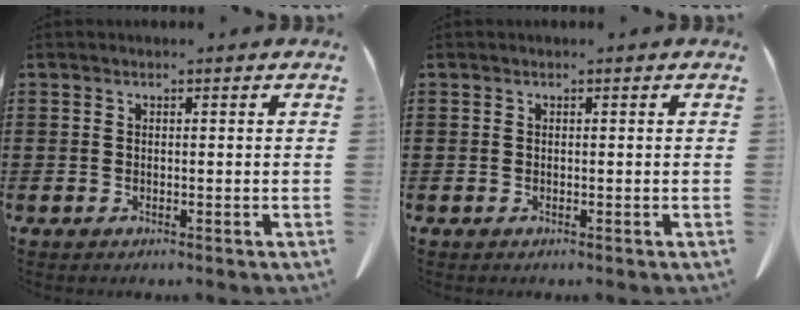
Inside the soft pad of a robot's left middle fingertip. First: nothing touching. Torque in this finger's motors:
{"motor_torque": [-0.02, 0.05, -0.01, -0.01]}